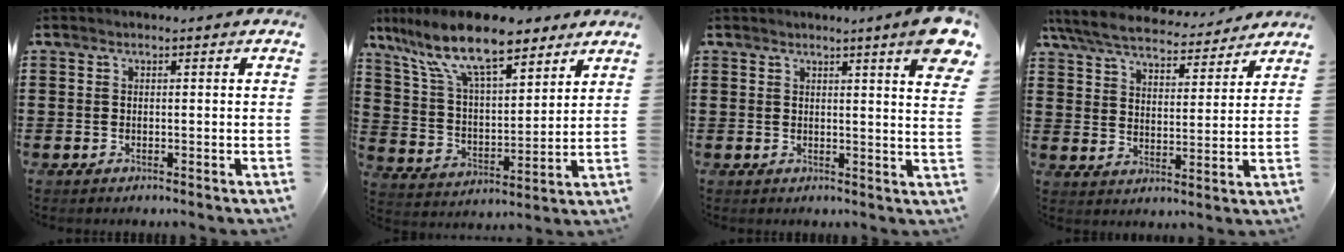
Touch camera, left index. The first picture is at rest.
{"total": 13.0, "force": [9.7, 3.4, 8.0], "torque": [-0.191, -0.033, 0.172]}
{"total": 6.3, "force": [4.3, -0.3, 4.6], "torque": [-0.075, -0.020, 0.070]}
{"total": 6.6, "force": [6.2, 0.9, 2.0], "torque": [-0.068, -0.035, 0.107]}